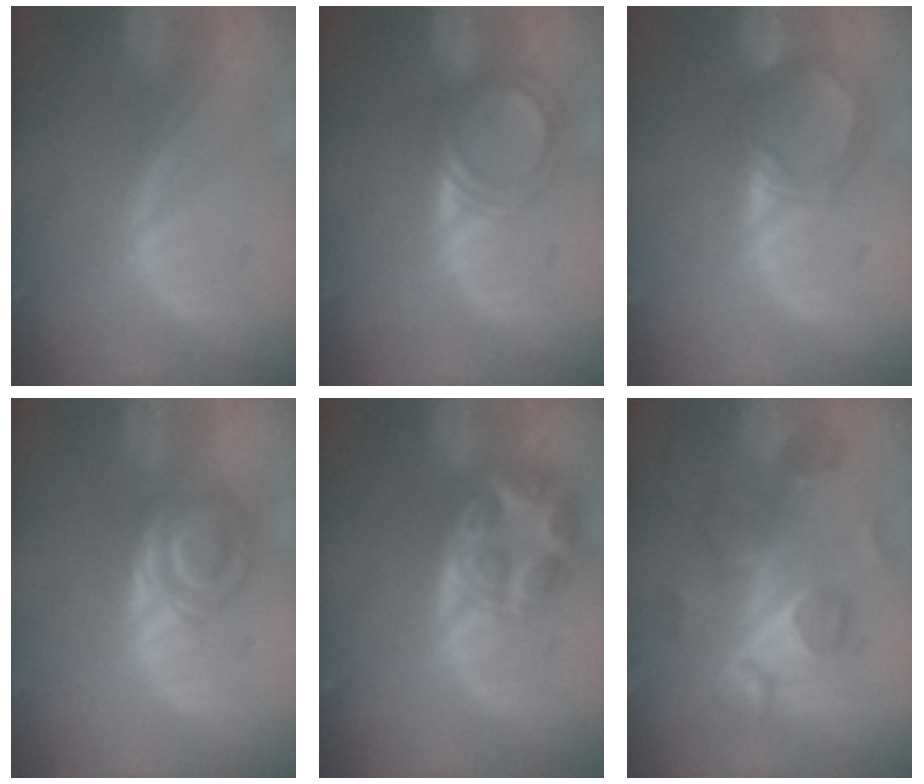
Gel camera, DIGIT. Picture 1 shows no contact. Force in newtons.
{"total": 4.9, "press": 4.6, "slide": 1.4}
{"total": 5.5, "press": 5.2, "slide": 1.7}
{"total": 6.1, "press": 5.6, "slide": 2.5}
{"total": 7.7, "press": 6.7, "slide": 3.7}
{"total": 9.1, "press": 8.6, "slide": 3.0}